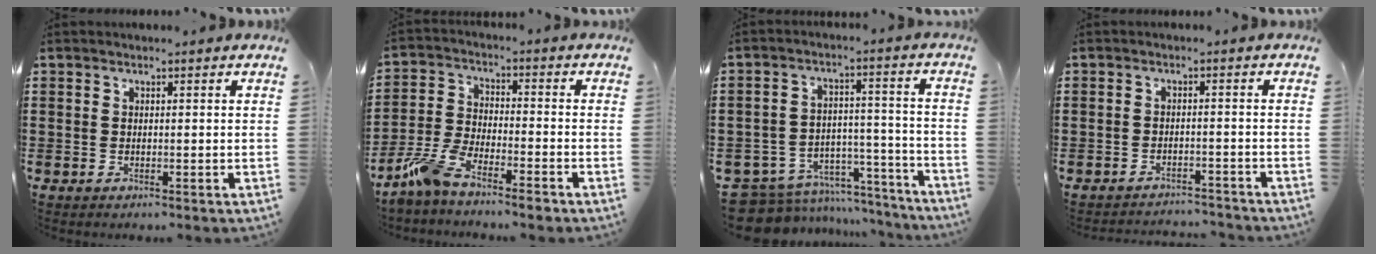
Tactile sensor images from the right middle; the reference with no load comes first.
{"total": 6.9, "force": [-5.6, 1.1, 3.8], "torque": [-0.096, -0.007, -0.111]}
{"total": 7.9, "force": [-7.0, 3.2, 1.6], "torque": [-0.041, 0.019, -0.137]}
{"total": 2.4, "force": [-2.4, 0.1, 0.0], "torque": [-0.007, 0.001, -0.050]}